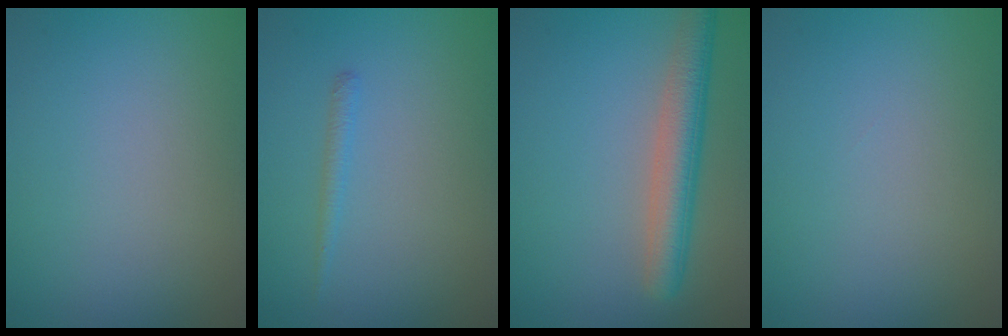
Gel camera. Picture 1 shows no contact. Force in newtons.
{"total": 0.9, "press": 0.9, "slide": 0.1}
{"total": 4.3, "press": 4.3, "slide": 0.2}
{"total": 0.0}